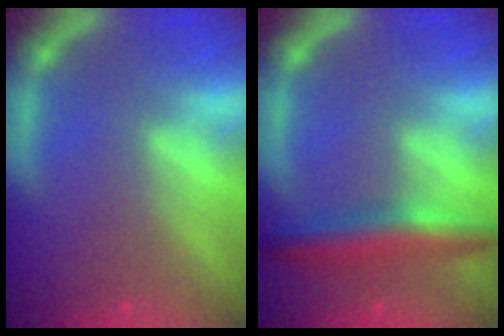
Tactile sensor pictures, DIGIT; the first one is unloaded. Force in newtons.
{"total": 5.0}